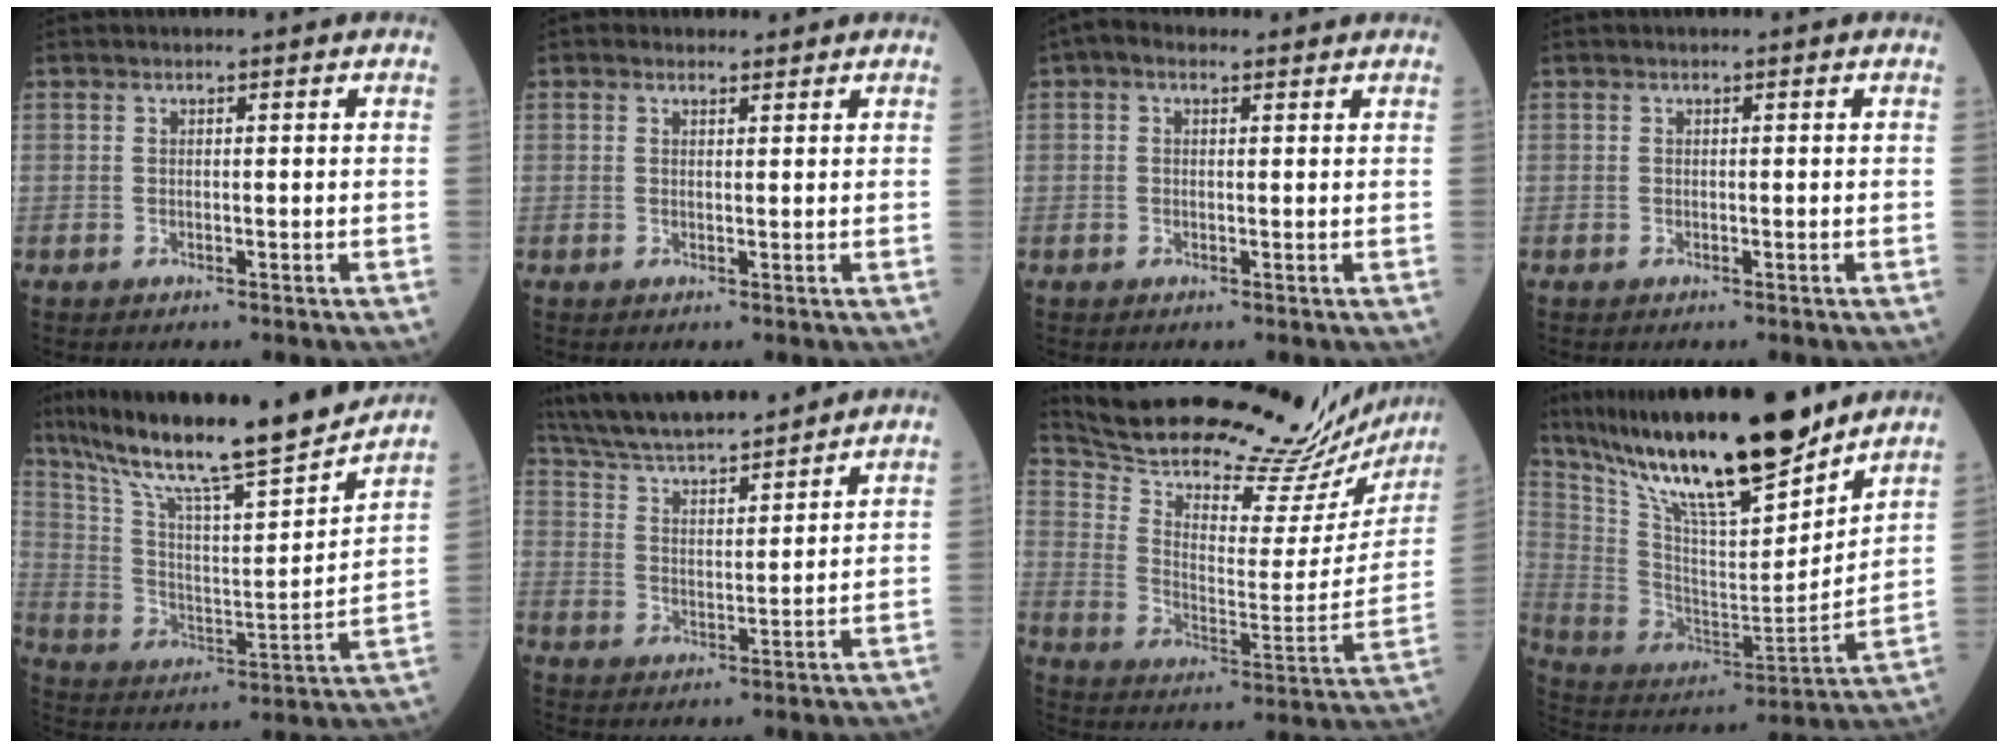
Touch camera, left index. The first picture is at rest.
{"total": 1.2, "force": [1.0, 0.7, 0.1], "torque": [-0.006, 0.005, 0.014]}
{"total": 2.6, "force": [1.5, 1.5, 1.5], "torque": [-0.035, 0.025, 0.024]}
{"total": 0.0}
{"total": 23.6, "force": [19.6, 0.7, 13.0], "torque": [-0.222, -0.006, 0.314]}
{"total": 17.3, "force": [15.7, 2.0, 6.9], "torque": [-0.127, 0.024, 0.263]}
{"total": 30.1, "force": [28.2, 4.7, 9.3], "torque": [-0.165, -0.088, 0.378]}
{"total": 23.7, "force": [18.8, 3.5, 13.9], "torque": [-0.251, -0.013, 0.330]}